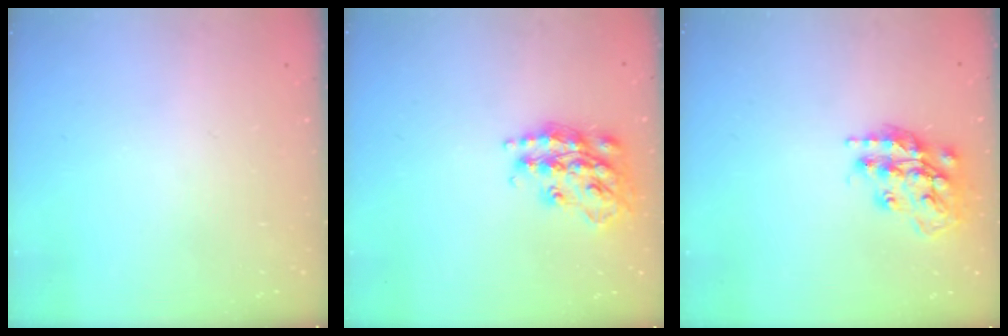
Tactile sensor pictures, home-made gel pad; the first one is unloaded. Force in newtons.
{"total": 17.5, "press": 17.5, "slide": 1.0}
{"total": 16.2, "press": 16.1, "slide": 1.2}